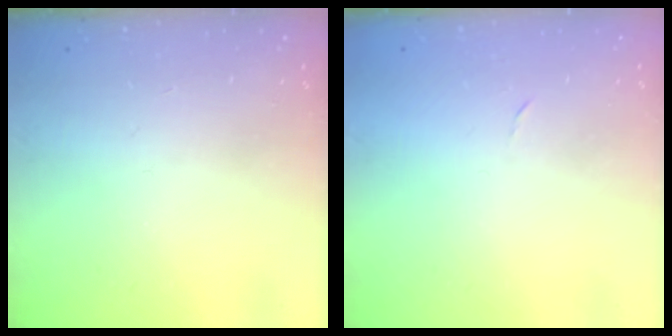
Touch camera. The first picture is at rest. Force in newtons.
{"total": 2.3, "press": 2.3, "slide": 0.4}